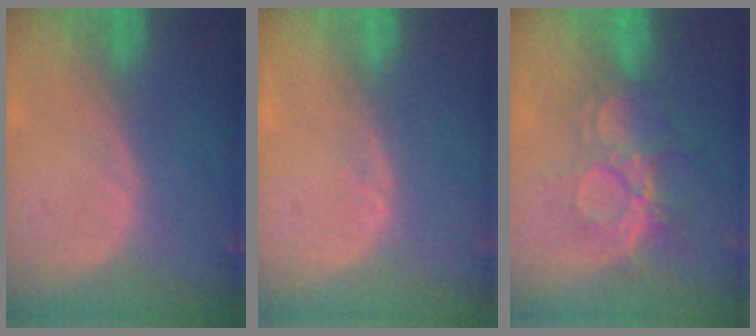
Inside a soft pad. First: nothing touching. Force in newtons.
{"total": 1.3, "press": 1.2, "slide": 0.6}
{"total": 9.4, "press": 8.0, "slide": 5.0}